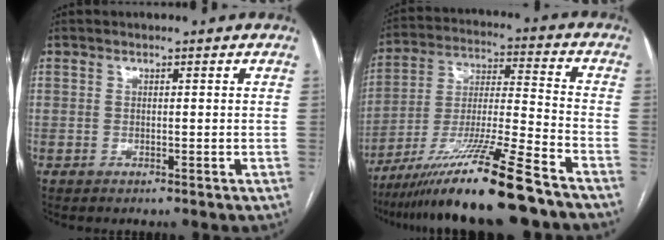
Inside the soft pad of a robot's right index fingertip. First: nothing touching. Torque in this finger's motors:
{"motor_torque": [1.04, -1.10, 0.96, 0.21]}